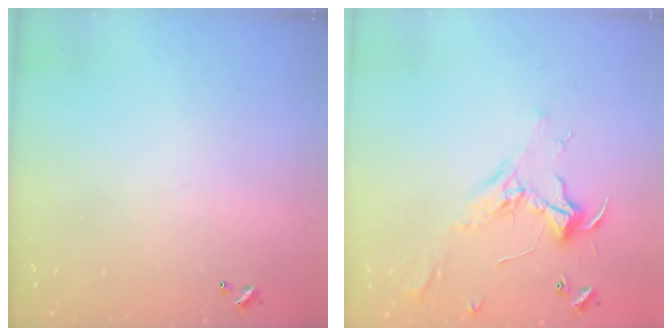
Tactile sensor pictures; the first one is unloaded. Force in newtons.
{"total": 2.3, "press": 2.2, "slide": 0.7}